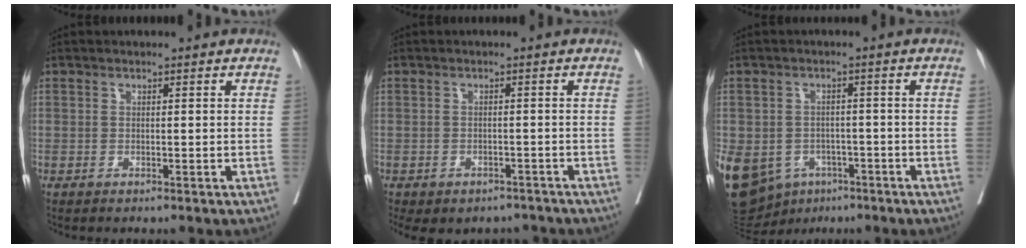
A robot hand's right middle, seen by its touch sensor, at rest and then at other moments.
{"total": 7.8, "force": [-6.1, 4.6, 2.0], "torque": [-0.026, 0.007, -0.073]}
{"total": 24.5, "force": [-10.6, 19.2, 10.8], "torque": [-0.351, -0.015, -0.147]}